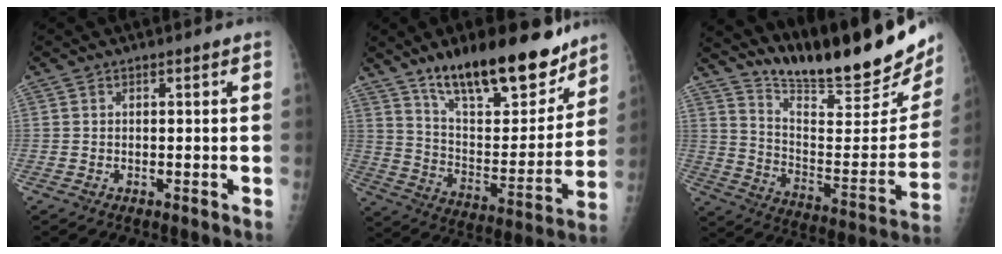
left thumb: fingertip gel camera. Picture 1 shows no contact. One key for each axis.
{"total": 23.7, "fx": 16.9, "fy": 8.4, "fz": 14.3, "tx": -0.179, "ty": -0.083, "tz": 0.276}
{"total": 26.7, "fx": 21.2, "fy": 5.6, "fz": 15.2, "tx": -0.198, "ty": -0.124, "tz": 0.318}